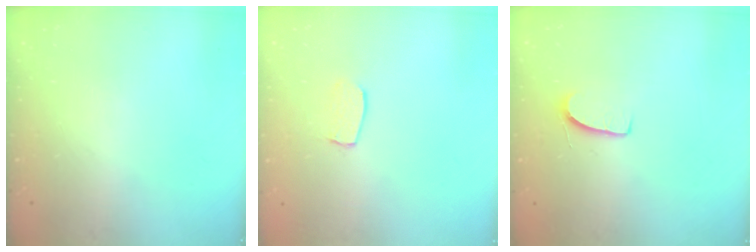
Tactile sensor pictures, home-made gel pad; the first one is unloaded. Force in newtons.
{"total": 5.9, "press": 5.9, "slide": 0.3}
{"total": 7.1, "press": 7.1, "slide": 0.5}